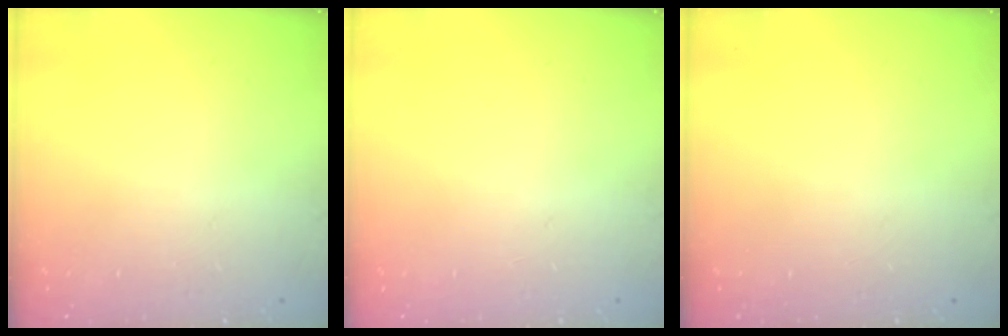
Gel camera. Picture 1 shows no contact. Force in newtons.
{"total": 0.0}
{"total": 0.0}